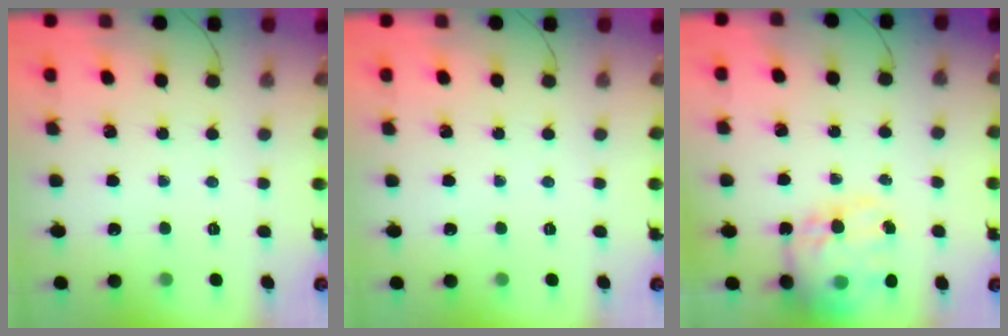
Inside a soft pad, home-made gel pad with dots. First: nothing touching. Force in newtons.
{"total": 0.0}
{"total": 19.3, "press": 18.8, "slide": 4.4}